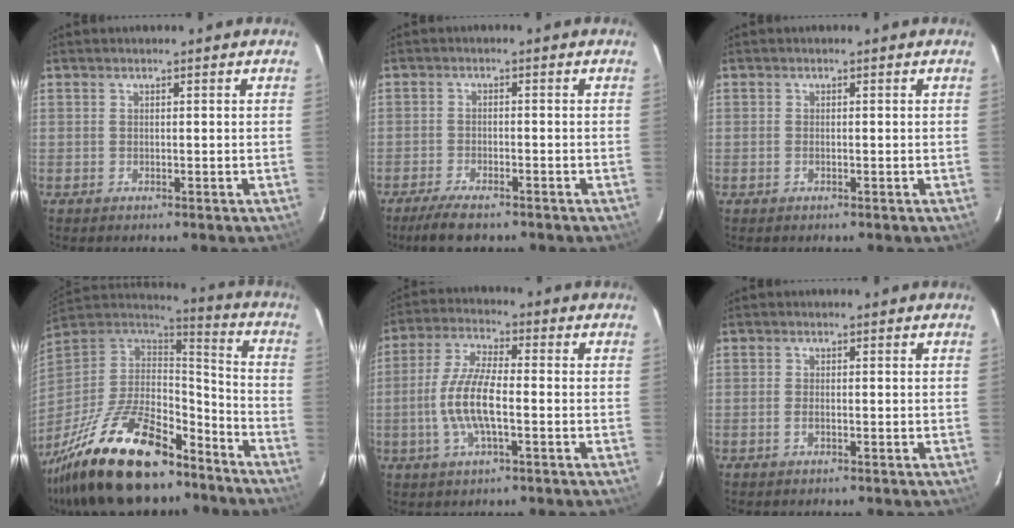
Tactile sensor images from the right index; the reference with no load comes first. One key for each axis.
{"total": 6.1, "fx": -4.9, "fy": 1.5, "fz": 3.4, "tx": -0.085, "ty": -0.014, "tz": -0.089}
{"total": 0.6, "fx": -0.2, "fy": 0.3, "fz": 0.5, "tx": -0.012, "ty": 0.000, "tz": -0.004}
{"total": 31.5, "fx": -21.4, "fy": 13.1, "fz": 19.0, "tx": -0.383, "ty": -0.020, "tz": -0.337}
{"total": 10.3, "fx": -2.2, "fy": 2.9, "fz": 9.6, "tx": -0.201, "ty": 0.001, "tz": -0.045}
{"total": 1.2, "fx": -0.4, "fy": 0.5, "fz": 1.0, "tx": -0.024, "ty": 0.000, "tz": -0.009}